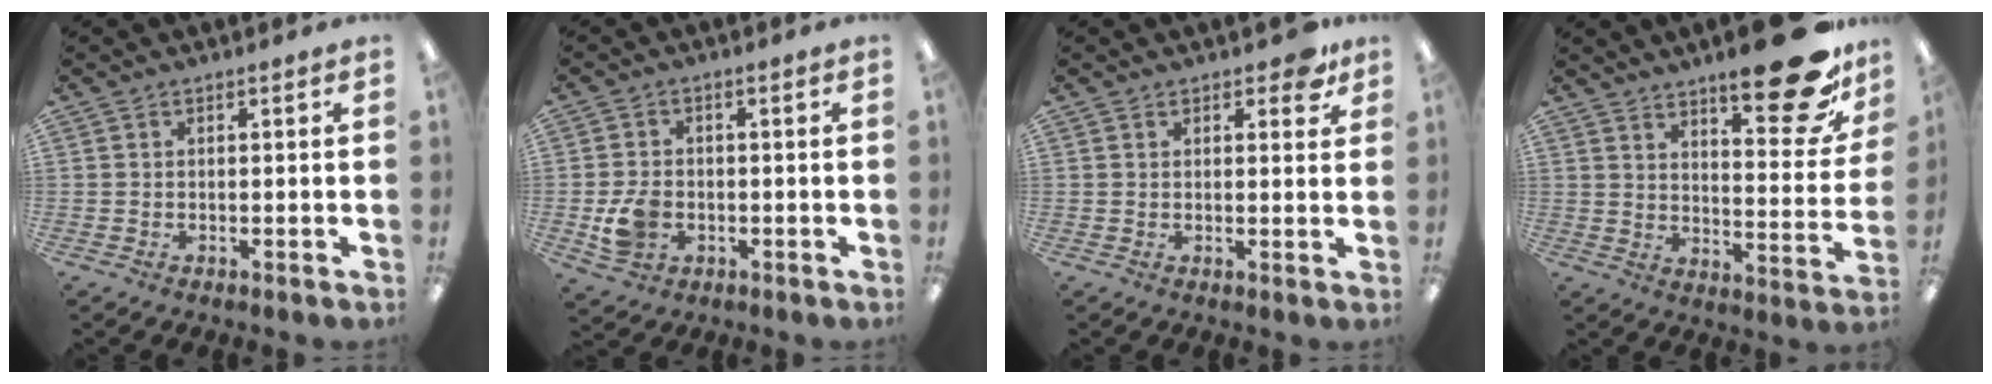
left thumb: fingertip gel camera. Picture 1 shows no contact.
{"total": 6.3, "force": [-1.4, 4.9, 3.7], "torque": [-0.064, 0.000, -0.027]}
{"total": 3.7, "force": [2.4, 1.9, 2.1], "torque": [-0.023, -0.003, 0.039]}
{"total": 20.8, "force": [13.5, 7.0, 14.1], "torque": [-0.184, -0.088, 0.216]}